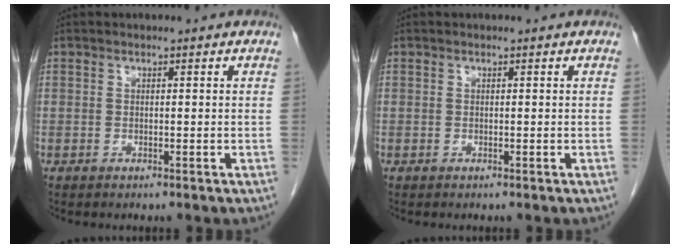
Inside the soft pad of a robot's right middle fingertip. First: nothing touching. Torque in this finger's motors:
{"motor_torque": [0.00, 0.00, 0.00, 0.00]}